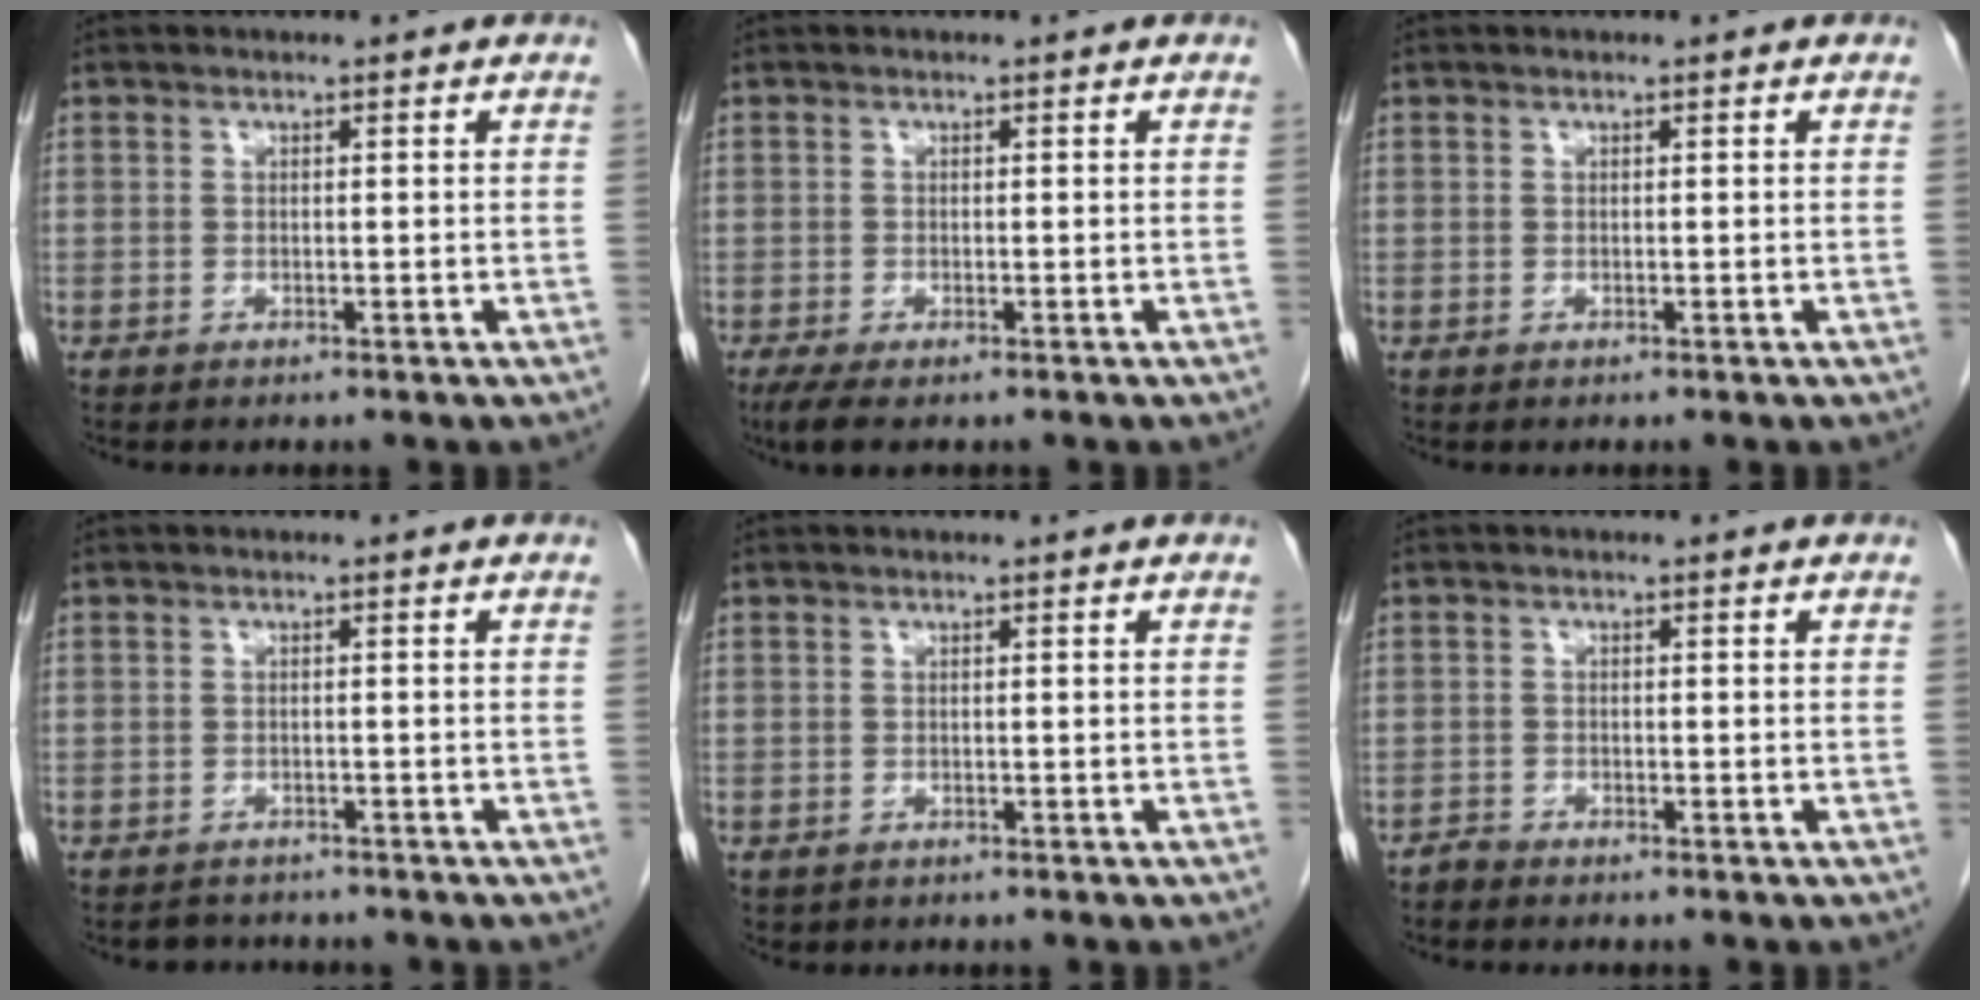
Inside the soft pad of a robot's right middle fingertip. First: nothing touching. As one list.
[{"total": 3.4, "force": [-2.3, 0.9, 2.3], "torque": [-0.042, -0.010, -0.035]}, {"total": 0.0}, {"total": 2.9, "force": [-2.6, 1.1, 0.0], "torque": [-0.007, -0.004, -0.037]}, {"total": 0.5, "force": [-0.2, 0.5, 0.1], "torque": [-0.009, 0.003, 0.001]}, {"total": 1.0, "force": [-0.9, 0.1, -0.1], "torque": [0.001, -0.002, -0.018]}]